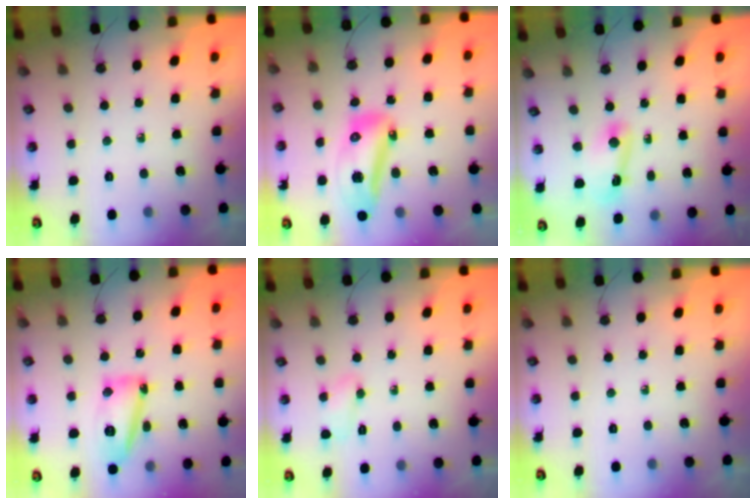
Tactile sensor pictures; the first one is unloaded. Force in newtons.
{"total": 15.4, "press": 15.3, "slide": 1.9}
{"total": 9.5, "press": 6.0, "slide": 7.4}
{"total": 14.3, "press": 14.2, "slide": 1.3}
{"total": 3.9, "press": 3.9, "slide": 0.7}
{"total": 0.0}